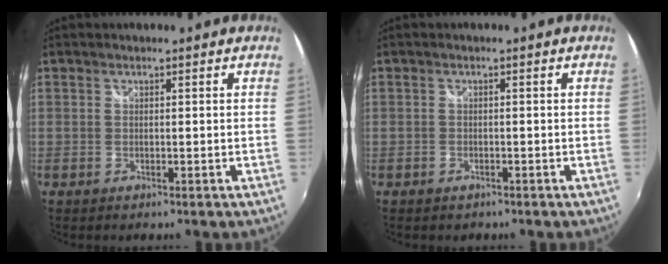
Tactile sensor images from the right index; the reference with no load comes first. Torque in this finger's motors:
{"motor_torque": [0.09, -0.09, 0.07, -0.01]}